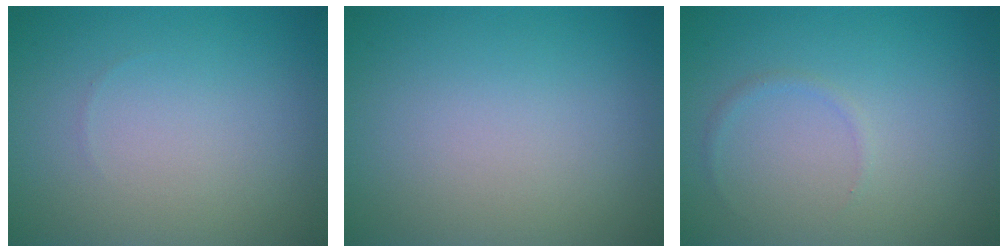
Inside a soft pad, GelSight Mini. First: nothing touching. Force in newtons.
{"total": 0.0}
{"total": 0.6, "press": 0.6, "slide": 0.0}